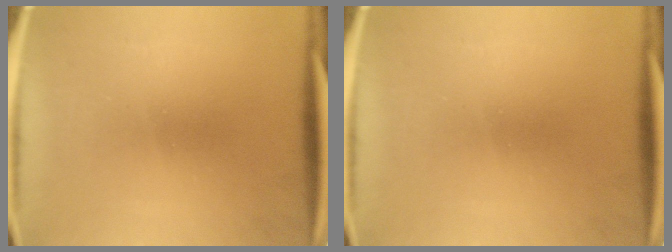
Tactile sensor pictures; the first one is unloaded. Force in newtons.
{"total": 0.0}